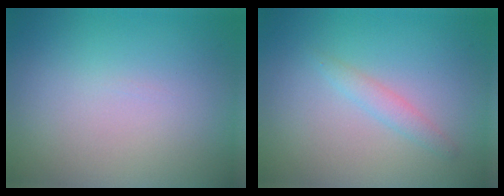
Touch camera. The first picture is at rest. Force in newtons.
{"total": 1.3, "press": 1.3, "slide": 0.0}